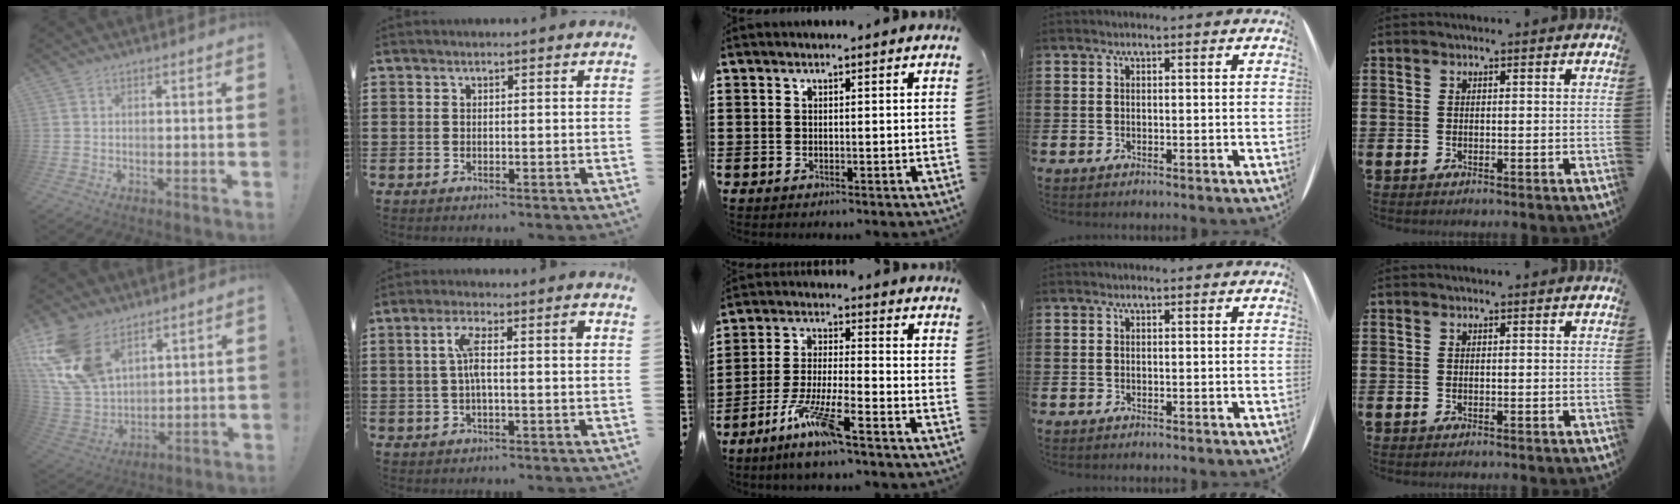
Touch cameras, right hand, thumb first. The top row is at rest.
{"thumb": {"total": 16.7, "force": [9.5, 10.1, 9.3], "torque": [-0.199, -0.051, 0.184]}, "index": {"total": 5.7, "force": [0.3, 1.1, 5.6], "torque": [-0.112, 0.006, -0.003]}, "middle": {"total": 8.2, "force": [-5.6, 0.6, 5.9], "torque": [-0.118, -0.006, -0.105]}}